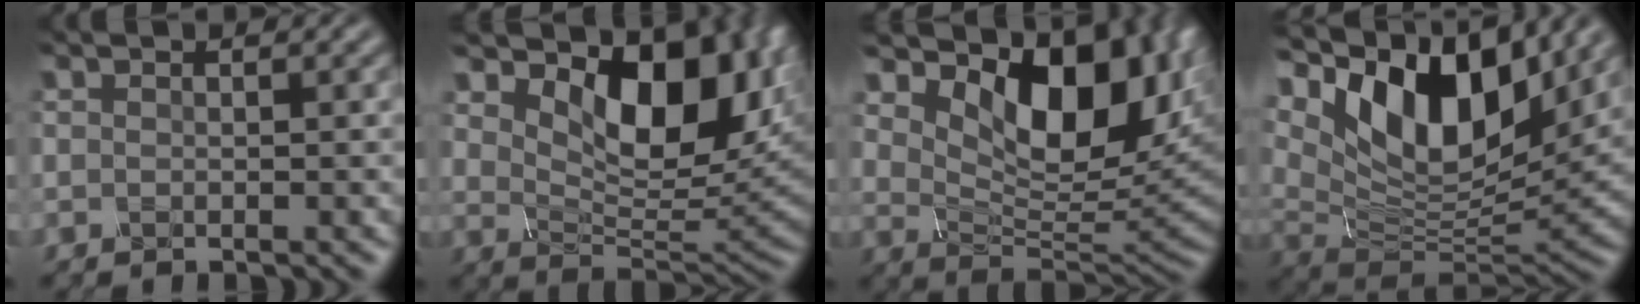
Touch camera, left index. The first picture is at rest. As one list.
[{"total": 11.4, "force": [4.0, 6.1, 8.7], "torque": [-0.125, -0.013, 0.070]}, {"total": 12.7, "force": [4.6, 6.9, 9.7], "torque": [-0.141, -0.009, 0.084]}, {"total": 13.7, "force": [5.6, 6.7, 10.6], "torque": [-0.186, 0.016, 0.090]}]